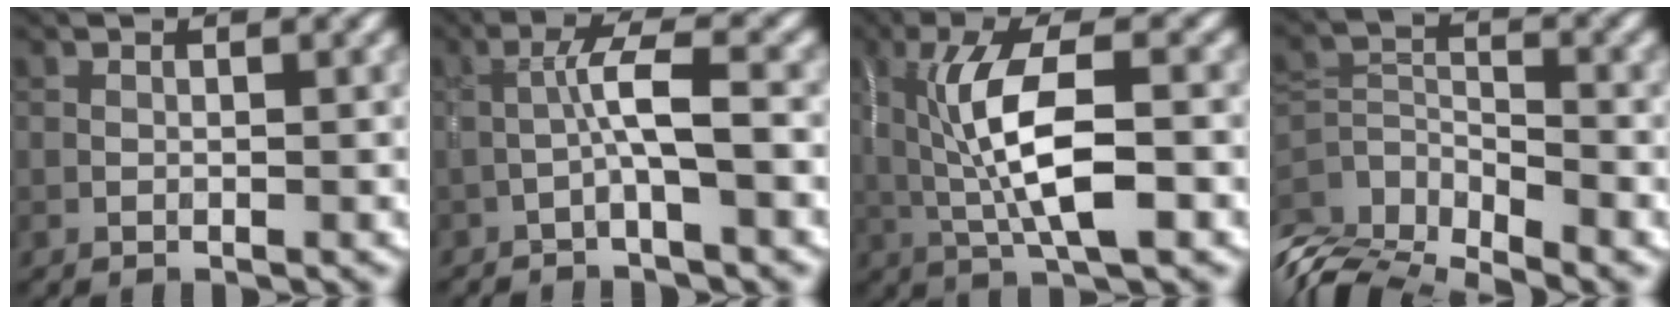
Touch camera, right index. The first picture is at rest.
{"total": 3.2, "force": [-1.0, 0.1, 3.0], "torque": [-0.056, 0.015, -0.027]}
{"total": 7.9, "force": [0.0, 2.4, 7.5], "torque": [-0.144, 0.003, 0.000]}
{"total": 5.7, "force": [-3.8, 2.1, 3.7], "torque": [-0.070, -0.015, -0.074]}